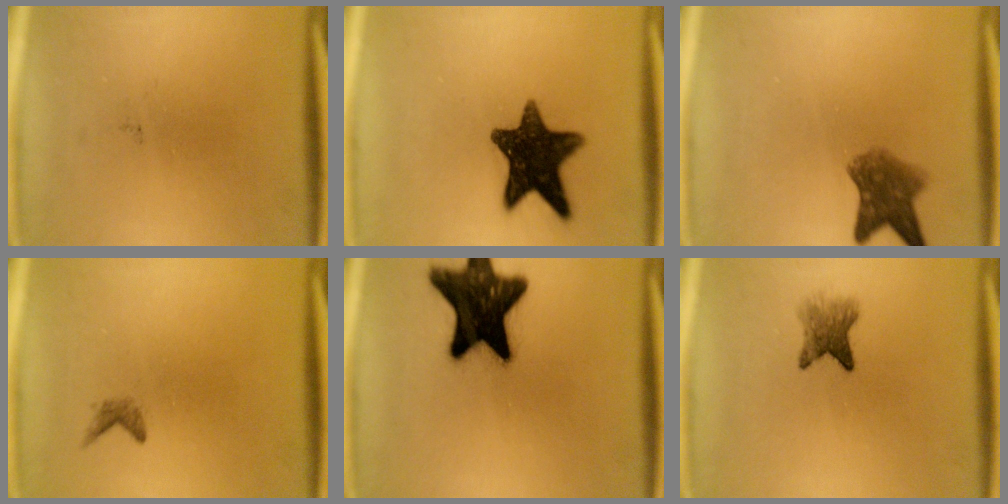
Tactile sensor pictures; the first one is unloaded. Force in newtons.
{"total": 13.6}
{"total": 5.8}
{"total": 0.9}
{"total": 19.0}
{"total": 3.9}